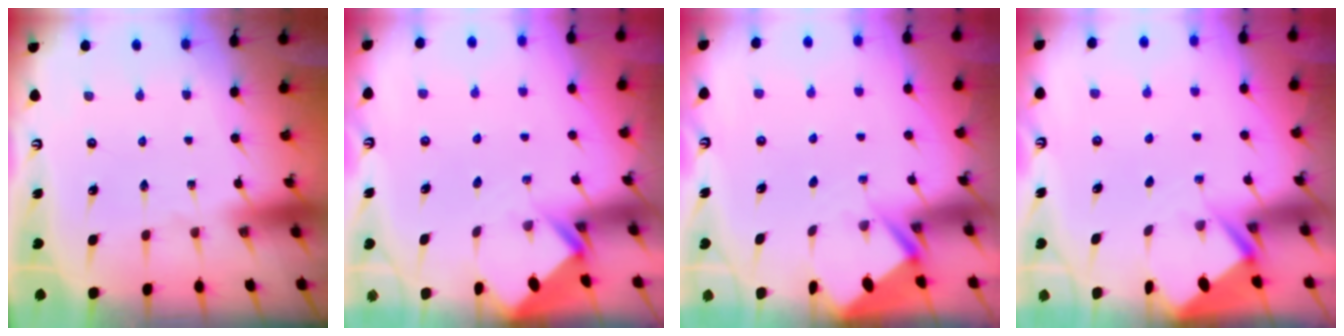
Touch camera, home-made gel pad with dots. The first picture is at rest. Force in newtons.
{"total": 2.7, "press": 2.7, "slide": 0.2}
{"total": 2.9, "press": 2.9, "slide": 0.3}
{"total": 3.0, "press": 2.9, "slide": 0.4}